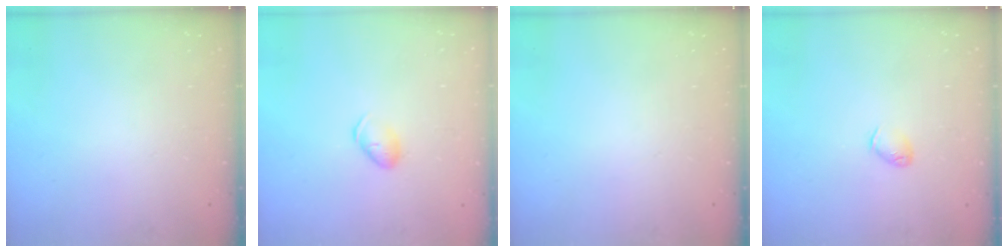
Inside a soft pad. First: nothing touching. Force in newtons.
{"total": 5.9, "press": 5.8, "slide": 1.0}
{"total": 0.0}
{"total": 3.3, "press": 3.2, "slide": 0.6}